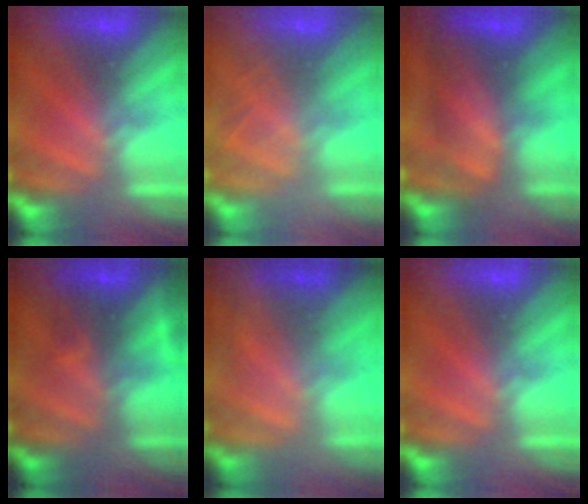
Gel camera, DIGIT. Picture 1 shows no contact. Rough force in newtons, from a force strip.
{"total": 2.0}
{"total": 6.7}
{"total": 2.6}
{"total": 1.5}
{"total": 0.0}